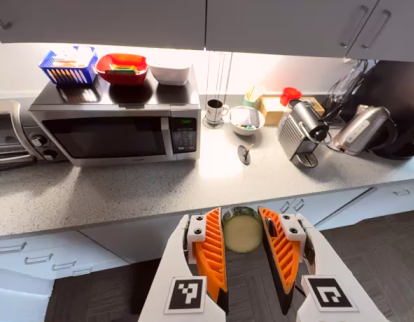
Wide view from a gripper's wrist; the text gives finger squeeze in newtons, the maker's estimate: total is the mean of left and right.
{"total": 10.9, "left": 10.6, "right": 11.2}